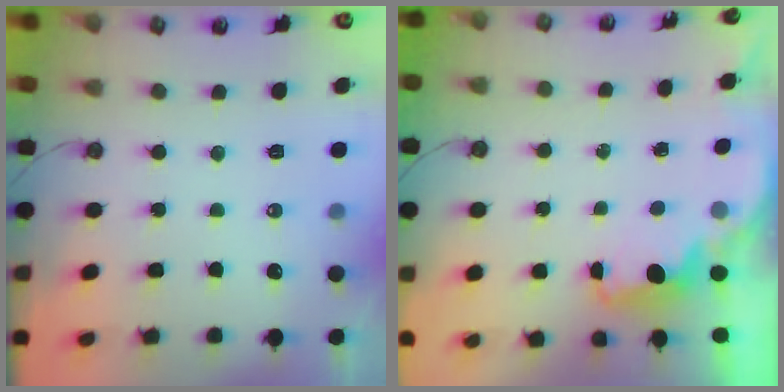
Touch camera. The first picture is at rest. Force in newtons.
{"total": 1.8, "press": 1.6, "slide": 0.7}